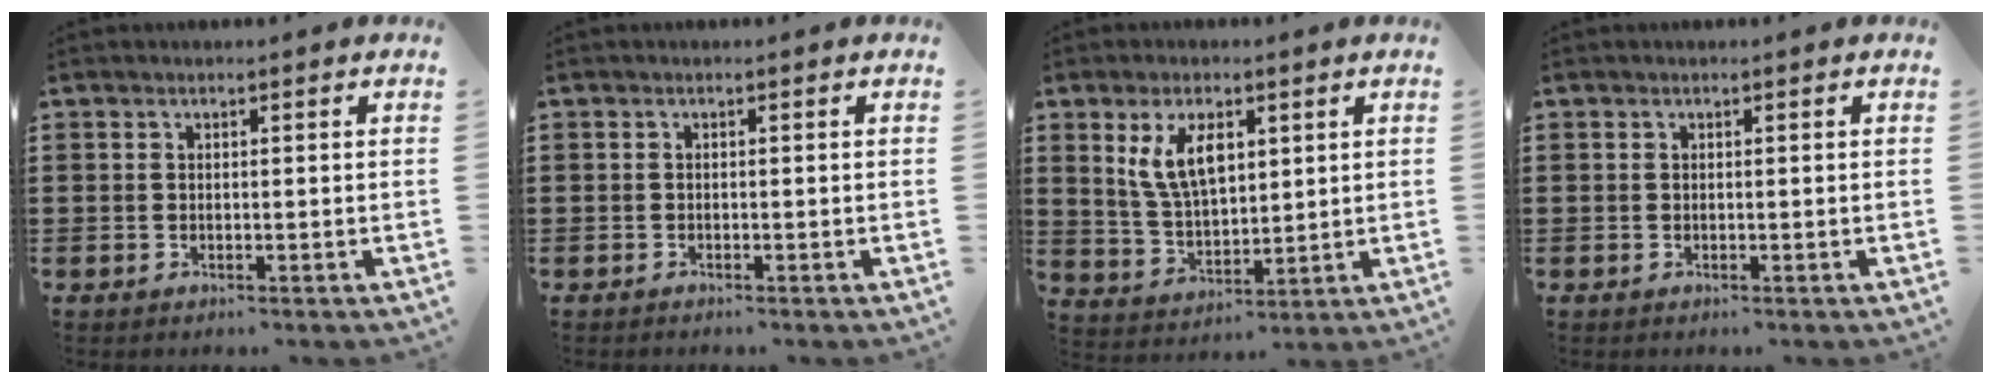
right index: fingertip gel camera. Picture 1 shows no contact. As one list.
[{"total": 0.5, "force": [-0.5, -0.2, 0.0], "torque": [-0.001, -0.005, -0.010]}, {"total": 7.6, "force": [3.3, 3.5, 5.9], "torque": [-0.134, 0.006, 0.057]}, {"total": 0.0}]